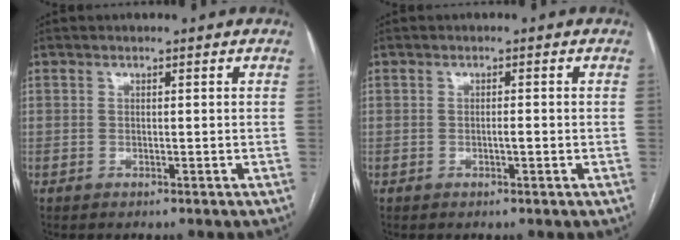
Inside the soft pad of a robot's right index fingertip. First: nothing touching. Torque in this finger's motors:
{"motor_torque": [0.82, 0.73, 0.05, 0.02]}